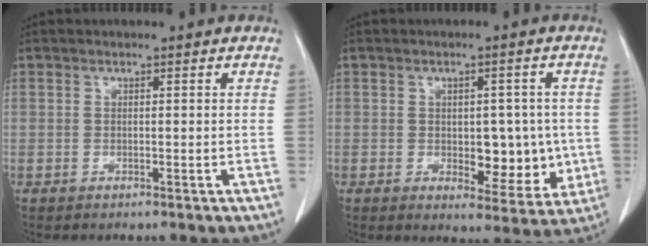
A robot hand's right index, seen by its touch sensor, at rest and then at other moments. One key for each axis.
{"total": 7.9, "fx": -0.5, "fy": 4.3, "fz": 6.6, "tx": -0.066, "ty": 0.003, "tz": 0.003}